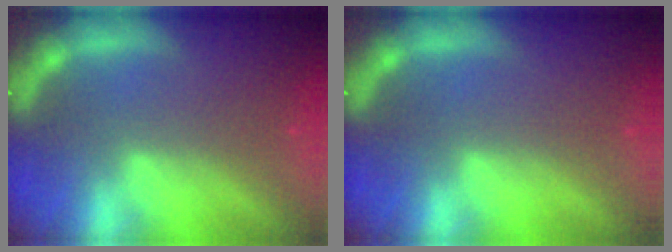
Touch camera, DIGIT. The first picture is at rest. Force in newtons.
{"total": 0.0}